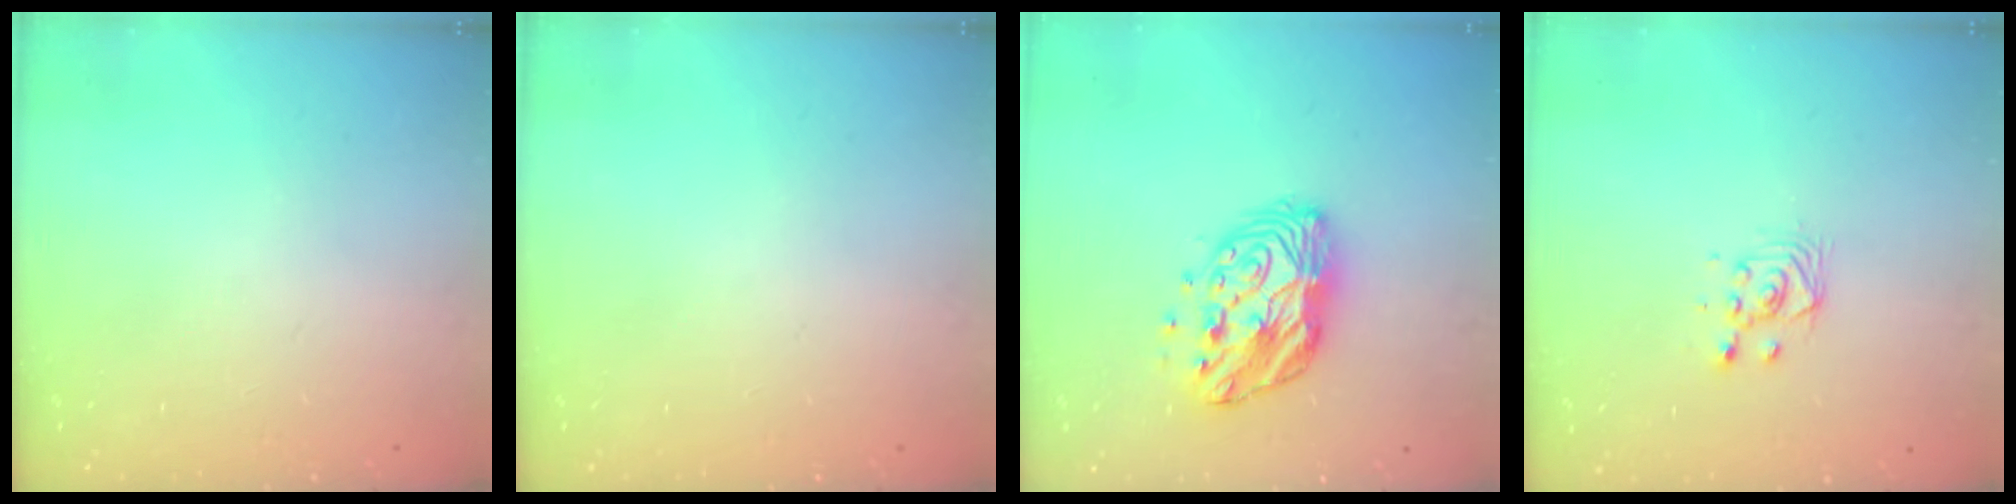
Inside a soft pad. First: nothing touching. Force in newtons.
{"total": 0.0}
{"total": 12.7, "press": 12.7, "slide": 0.6}
{"total": 4.7, "press": 4.6, "slide": 1.2}